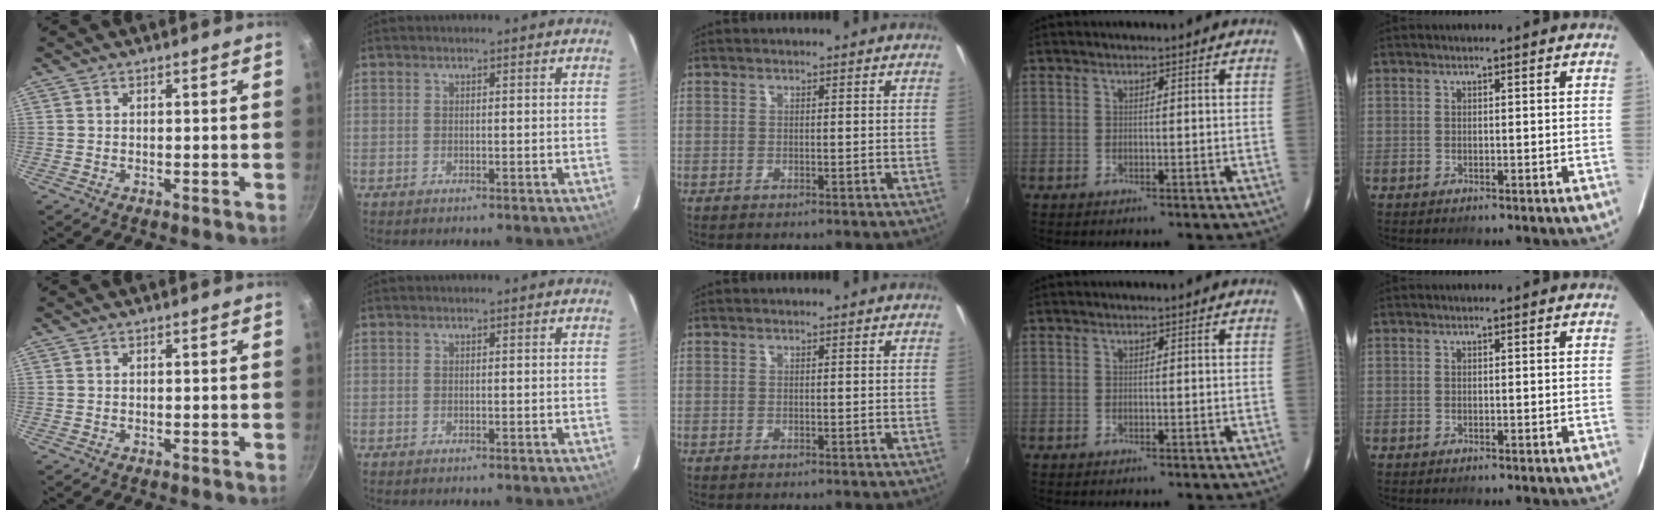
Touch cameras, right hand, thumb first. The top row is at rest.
{}